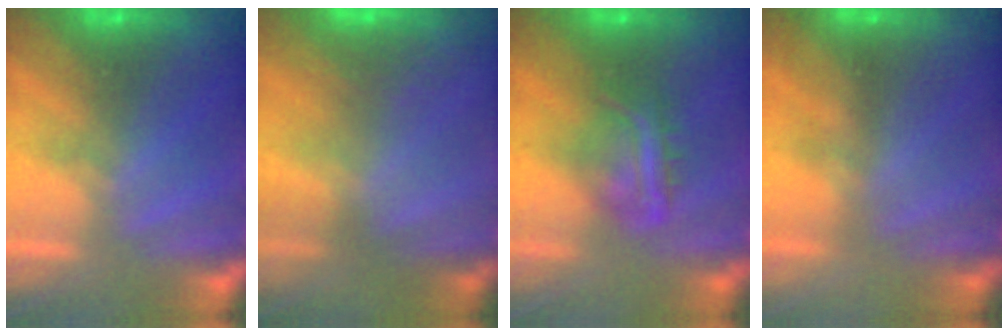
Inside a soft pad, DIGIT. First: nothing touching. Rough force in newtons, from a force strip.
{"total": 2.8}
{"total": 7.5}
{"total": 2.0}